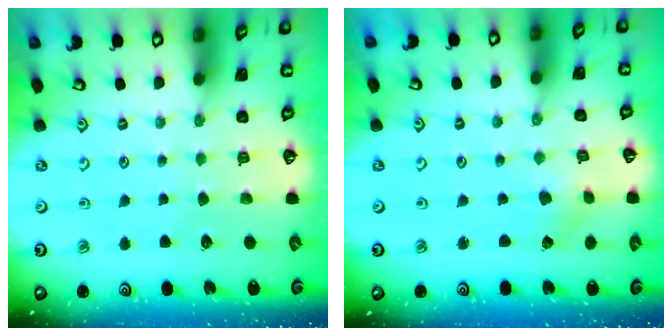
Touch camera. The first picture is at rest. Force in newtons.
{"total": 1.3, "press": 1.3, "slide": 0.2}